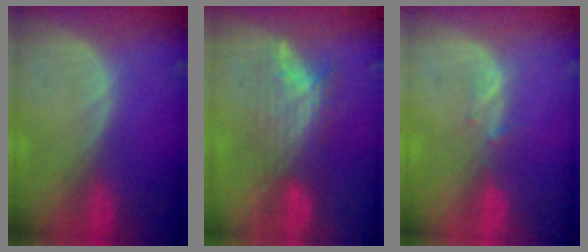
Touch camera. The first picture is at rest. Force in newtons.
{"total": 7.0, "press": 6.4, "slide": 2.8}
{"total": 1.7, "press": 1.5, "slide": 0.8}